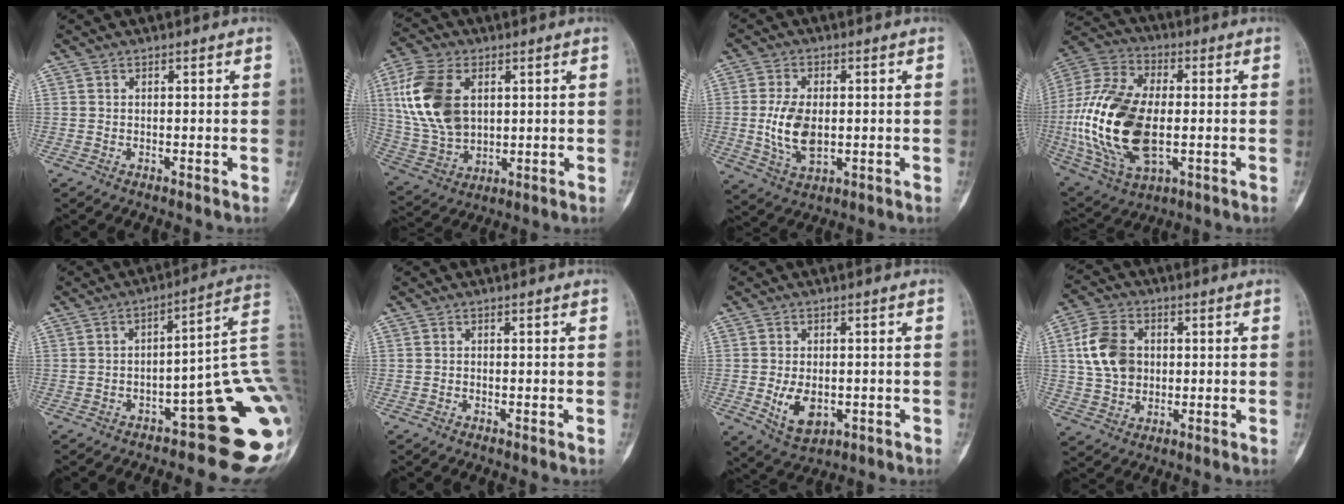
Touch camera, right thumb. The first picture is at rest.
{"total": 15.9, "force": [3.8, 10.2, 11.6], "torque": [-0.234, -0.005, 0.083]}
{"total": 9.1, "force": [-0.4, 5.3, 7.4], "torque": [-0.141, -0.006, -0.001]}
{"total": 23.9, "force": [-2.0, 13.2, 19.8], "torque": [-0.418, 0.001, -0.025]}
{"total": 18.5, "force": [-6.9, 6.2, 16.0], "torque": [-0.126, 0.072, -0.084]}
{"total": 0.0}
{"total": 7.2, "force": [-1.5, 4.6, 5.3], "torque": [-0.077, -0.004, -0.013]}
{"total": 10.5, "force": [1.5, 7.9, 6.8], "torque": [-0.116, 0.006, 0.028]}